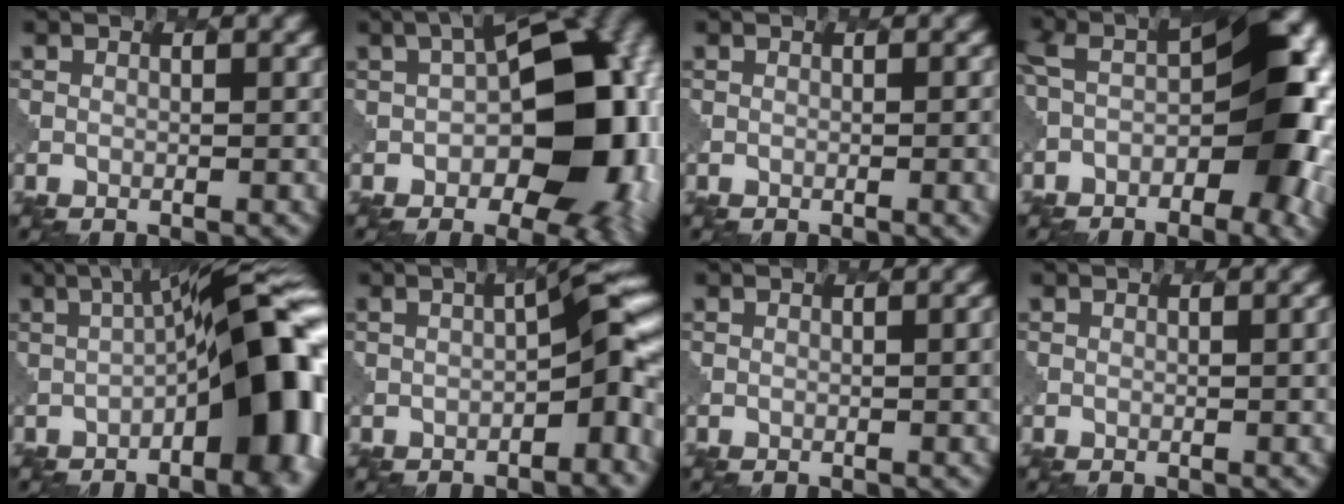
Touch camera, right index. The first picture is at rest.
{"total": 15.5, "force": [-1.2, 8.9, 12.7], "torque": [-0.143, 0.007, -0.020]}
{"total": 2.2, "force": [-0.4, 0.6, 2.0], "torque": [-0.022, -0.004, -0.003]}
{"total": 12.4, "force": [-2.6, 6.4, 10.3], "torque": [-0.156, 0.001, -0.049]}
{"total": 15.2, "force": [-2.5, 5.2, 14.0], "torque": [-0.158, 0.017, -0.036]}
{"total": 6.2, "force": [-1.7, 1.7, 5.7], "torque": [-0.063, 0.015, -0.032]}
{"total": 1.3, "force": [0.0, 0.0, 1.3], "torque": [-0.012, 0.001, -0.001]}
{"total": 1.3, "force": [0.0, 0.0, 1.3], "torque": [-0.013, 0.000, 0.000]}